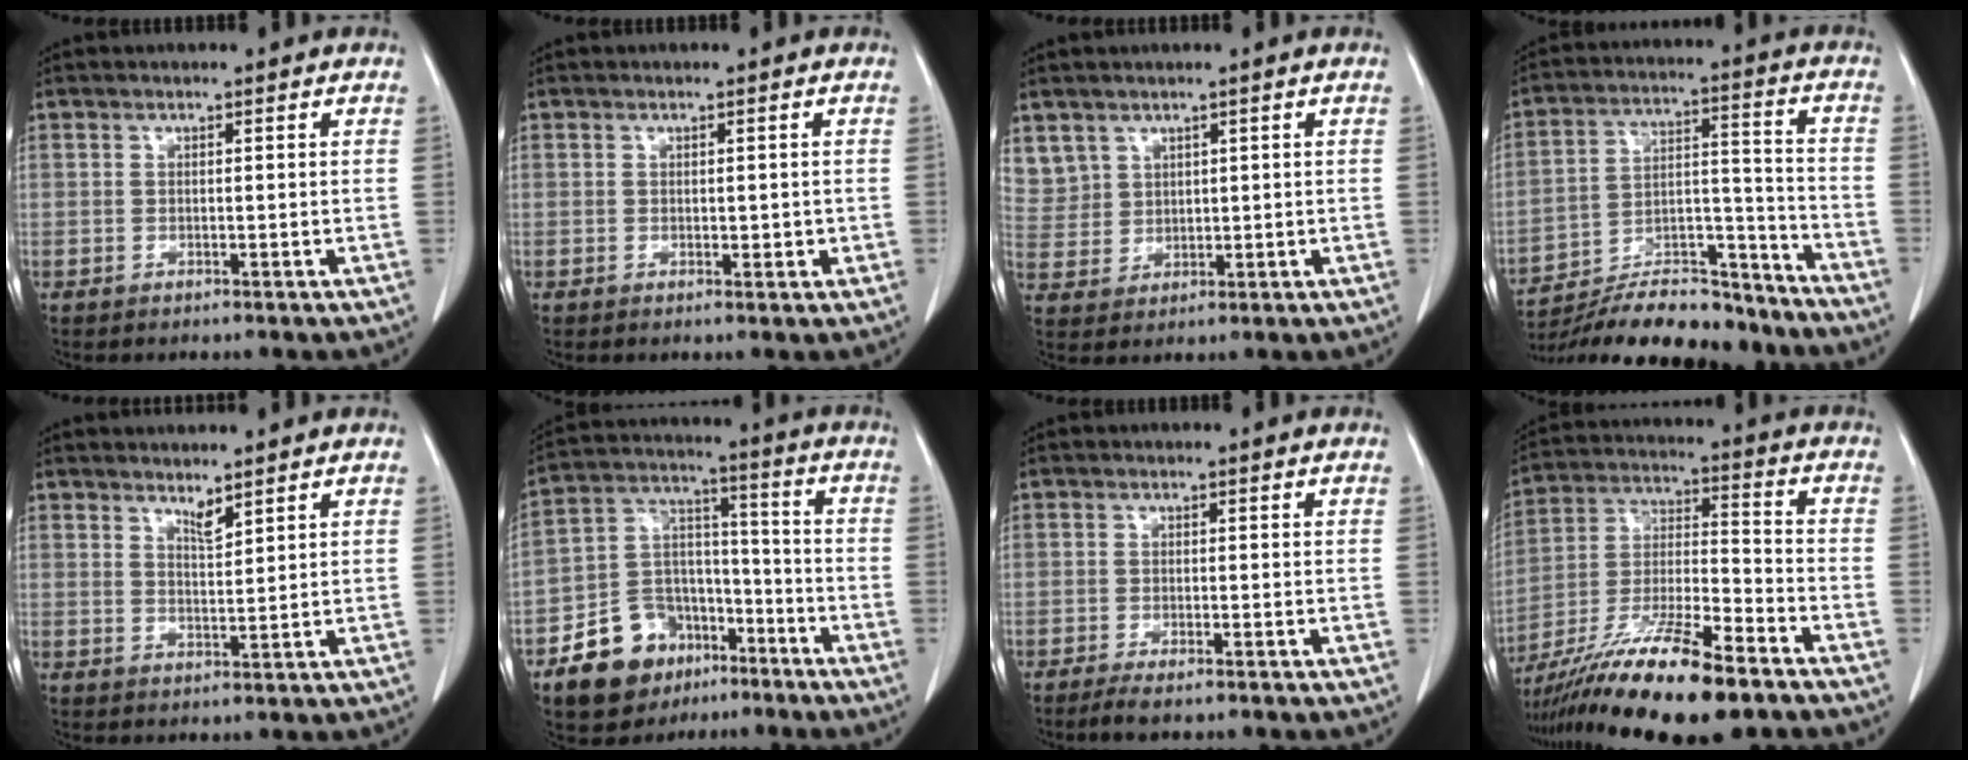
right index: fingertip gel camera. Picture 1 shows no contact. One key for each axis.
{"total": 1.4, "fx": 0.0, "fy": 0.9, "fz": 1.1, "tx": -0.008, "ty": 0.000, "tz": 0.005}
{"total": 7.1, "fx": 4.1, "fy": 5.7, "fz": 0.5, "tx": -0.019, "ty": 0.015, "tz": 0.101}
{"total": 19.6, "fx": -17.8, "fy": 4.2, "fz": 7.1, "tx": -0.129, "ty": 0.023, "tz": -0.287}
{"total": 2.2, "fx": 1.9, "fy": 0.2, "fz": 1.1, "tx": -0.024, "ty": -0.011, "tz": 0.040}
{"total": 13.4, "fx": -8.0, "fy": 9.2, "fz": 5.4, "tx": -0.102, "ty": 0.047, "tz": -0.130}
{"total": 3.3, "fx": -2.5, "fy": 0.3, "fz": 2.0, "tx": -0.031, "ty": -0.007, "tz": -0.039}
{"total": 19.5, "fx": -13.6, "fy": 2.4, "fz": 13.7, "tx": -0.260, "ty": -0.033, "tz": -0.246}